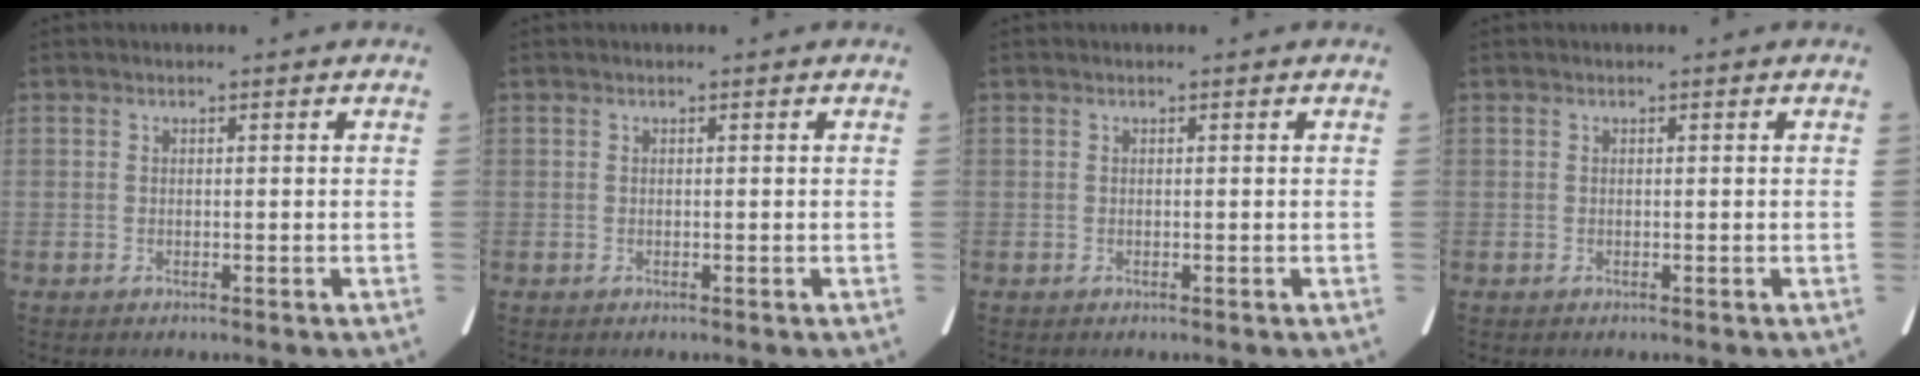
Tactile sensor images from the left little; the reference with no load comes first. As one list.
[{"total": 0.0}, {"total": 0.0}, {"total": 0.0}]